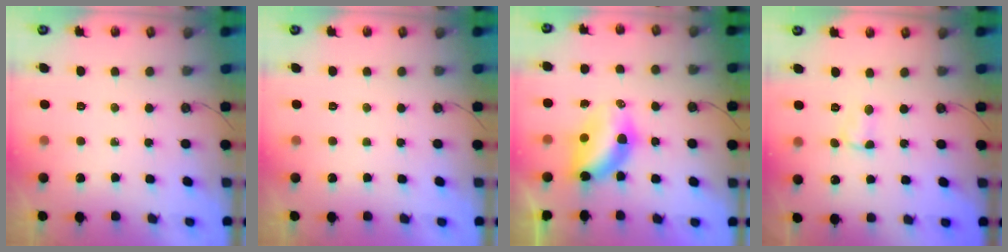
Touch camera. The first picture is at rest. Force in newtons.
{"total": 0.0}
{"total": 9.0, "press": 7.9, "slide": 4.1}
{"total": 2.6, "press": 2.6, "slide": 0.4}